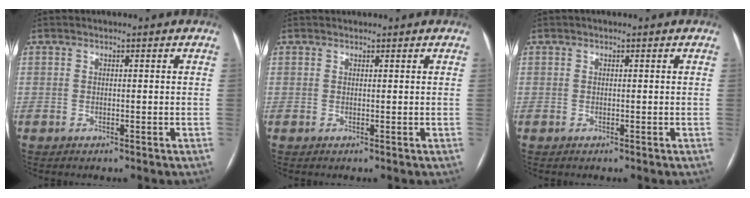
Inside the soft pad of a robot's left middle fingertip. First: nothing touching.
{"total": 0.9, "force": [0.8, 0.3, 0.0], "torque": [-0.004, 0.015, 0.015]}
{"total": 0.0}